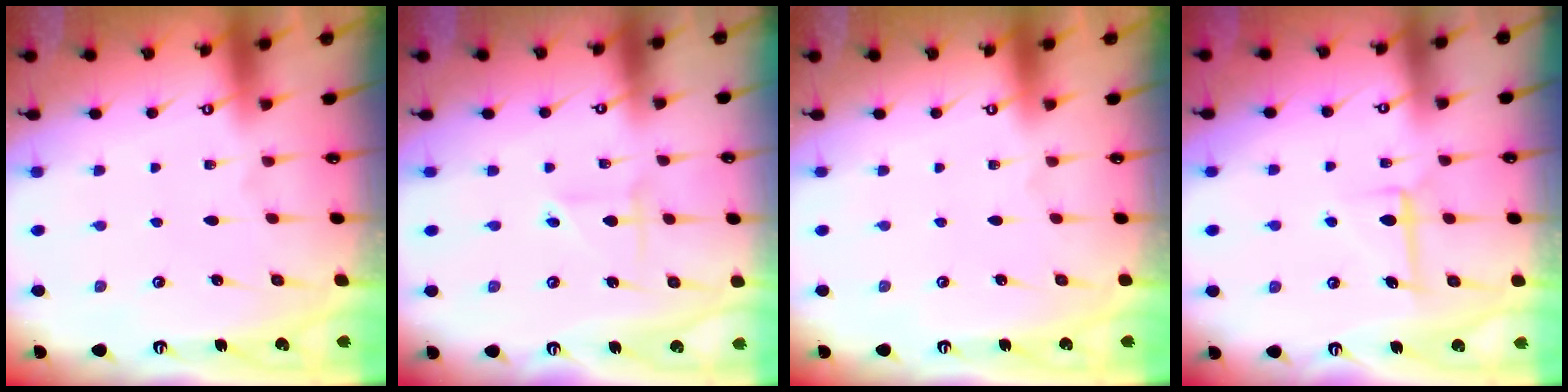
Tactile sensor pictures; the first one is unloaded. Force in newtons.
{"total": 2.4, "press": 2.4, "slide": 0.2}
{"total": 0.0}
{"total": 5.8, "press": 5.8, "slide": 0.5}